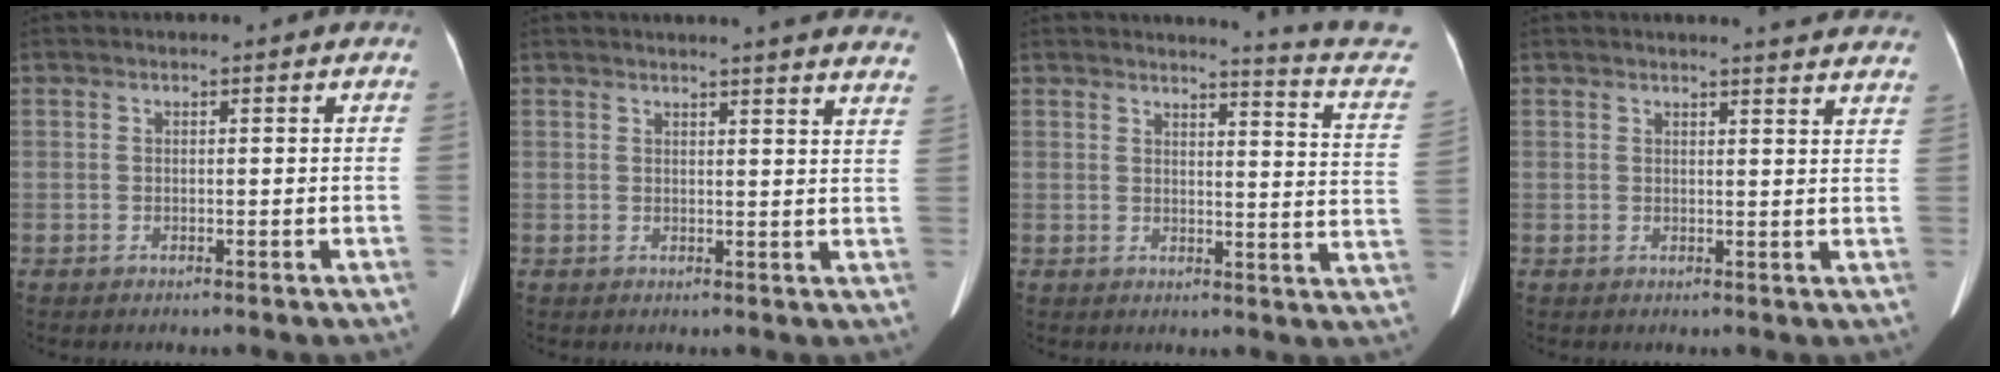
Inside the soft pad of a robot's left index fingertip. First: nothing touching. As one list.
[{"total": 15.9, "force": [14.9, 0.6, 5.5], "torque": [-0.060, -0.039, 0.156]}, {"total": 11.3, "force": [10.9, -1.5, 2.7], "torque": [-0.031, -0.098, 0.098]}, {"total": 9.8, "force": [9.3, 0.3, 2.8], "torque": [-0.023, -0.026, 0.082]}]